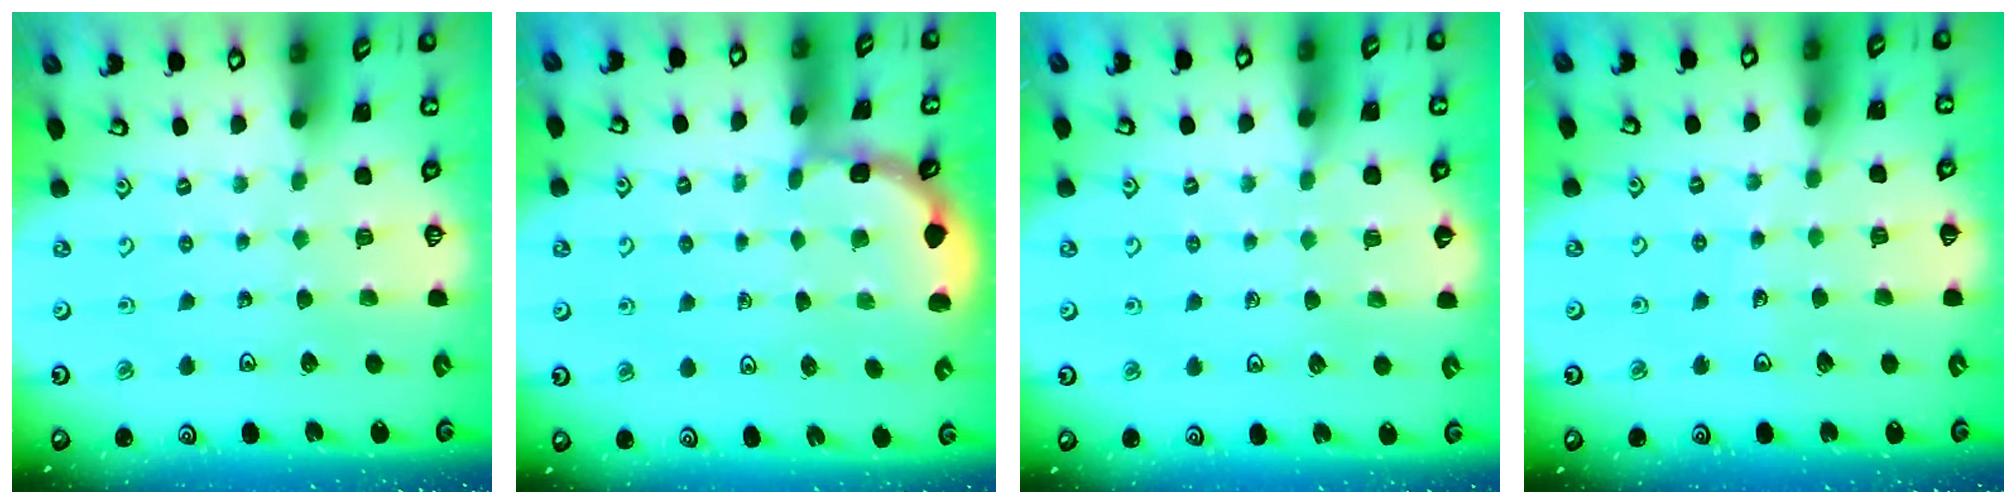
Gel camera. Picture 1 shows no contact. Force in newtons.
{"total": 1.9, "press": 1.9, "slide": 0.1}
{"total": 3.5, "press": 3.4, "slide": 0.6}
{"total": 2.5, "press": 2.5, "slide": 0.2}